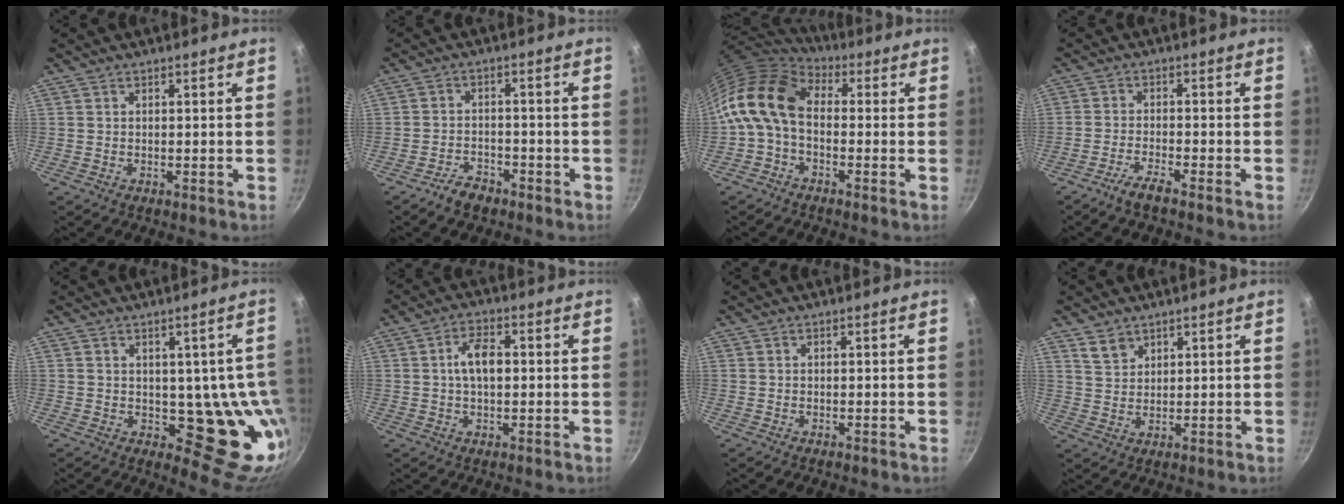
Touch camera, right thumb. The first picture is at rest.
{"total": 4.6, "force": [-3.4, 2.5, 1.7], "torque": [-0.022, 0.034, -0.055]}
{"total": 13.8, "force": [-0.2, 9.0, 10.5], "torque": [-0.199, 0.027, -0.025]}
{"total": 3.7, "force": [-2.9, 0.2, 2.3], "torque": [-0.059, 0.018, -0.061]}
{"total": 14.0, "force": [-0.4, 7.4, 11.8], "torque": [-0.078, -0.021, 0.003]}
{"total": 6.2, "force": [0.5, 3.3, 5.1], "torque": [-0.079, 0.016, 0.004]}
{"total": 0.0}
{"total": 3.8, "force": [2.8, 2.2, 1.4], "torque": [-0.018, -0.010, 0.057]}